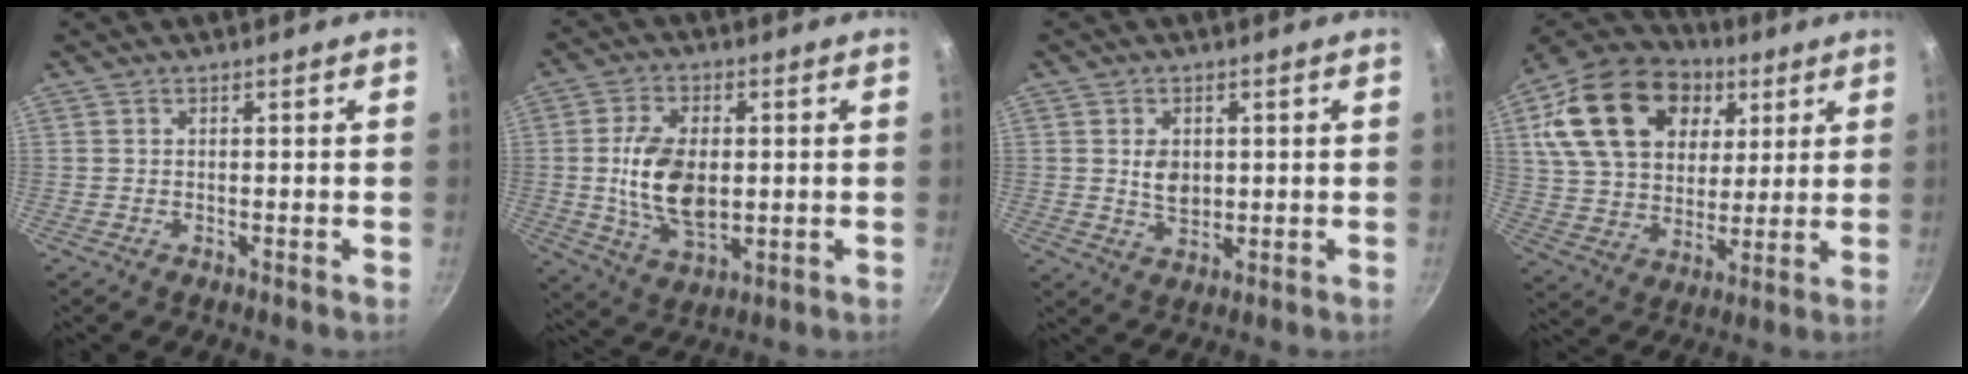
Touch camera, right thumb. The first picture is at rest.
{"total": 12.7, "force": [0.2, 7.5, 10.3], "torque": [-0.177, -0.005, 0.008]}
{"total": 4.8, "force": [0.7, 3.5, 3.3], "torque": [-0.044, -0.010, 0.015]}
{"total": 25.4, "force": [8.9, 18.0, 15.6], "torque": [-0.262, -0.001, 0.156]}